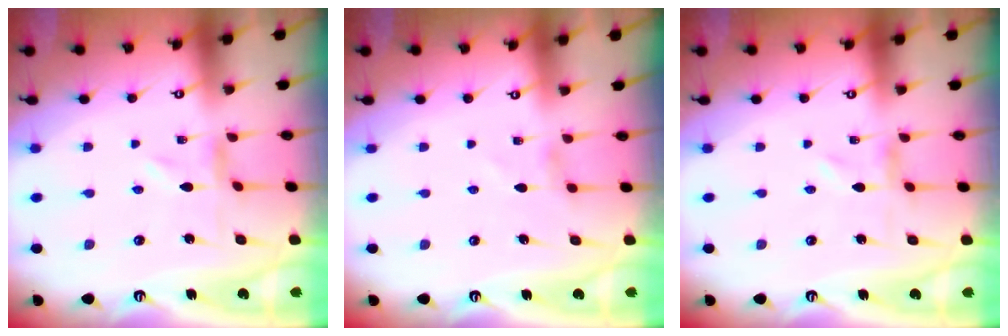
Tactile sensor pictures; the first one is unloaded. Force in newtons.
{"total": 2.5, "press": 2.5, "slide": 0.4}
{"total": 0.0}